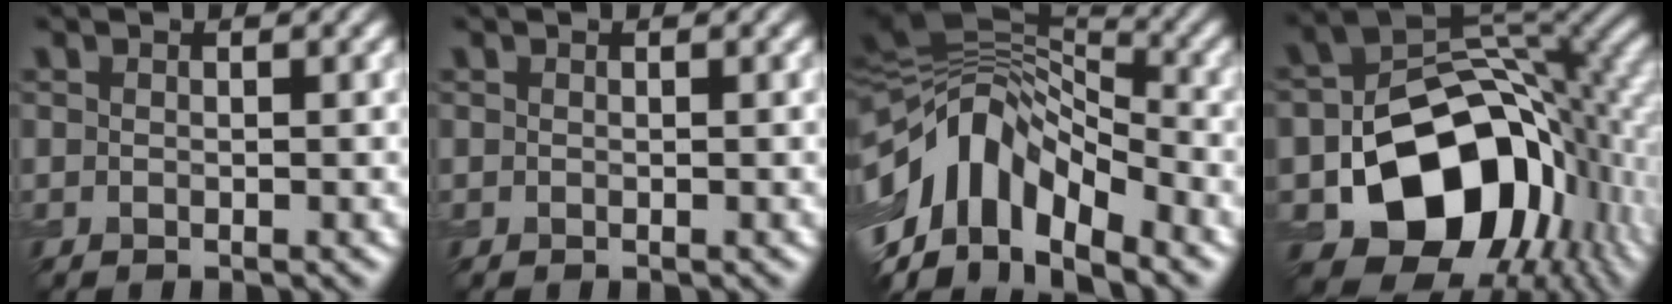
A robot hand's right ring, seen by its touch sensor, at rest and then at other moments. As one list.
[{"total": 0.0}, {"total": 13.1, "force": [-4.5, 7.6, 9.7], "torque": [-0.166, 0.020, -0.091]}, {"total": 15.6, "force": [-5.0, 11.0, 9.9], "torque": [-0.128, -0.018, -0.079]}]